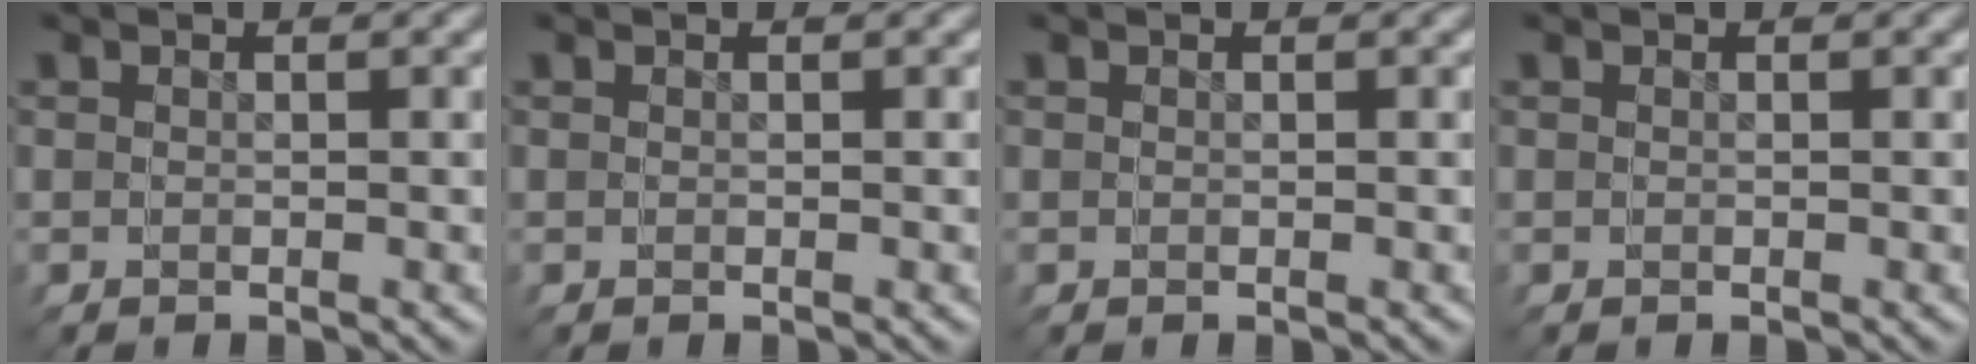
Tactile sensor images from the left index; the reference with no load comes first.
{"total": 0.0}
{"total": 0.0}
{"total": 0.0}